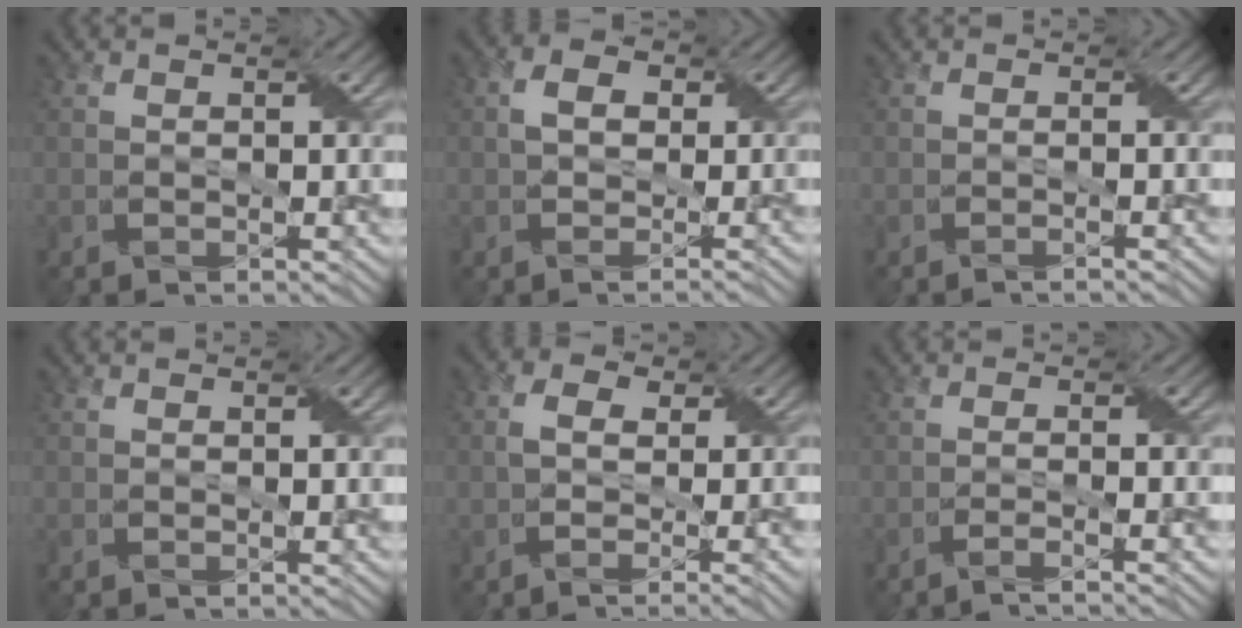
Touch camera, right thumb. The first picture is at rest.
{"total": 3.3, "force": [-0.5, 2.0, 2.5], "torque": [-0.039, -0.001, -0.010]}
{"total": 1.2, "force": [-0.6, 0.2, 1.0], "torque": [-0.009, 0.002, -0.020]}
{"total": 0.0}
{"total": 4.2, "force": [-0.7, 1.6, 3.8], "torque": [-0.062, 0.001, -0.017]}
{"total": 2.5, "force": [-1.6, 0.1, 1.9], "torque": [-0.022, 0.007, -0.048]}